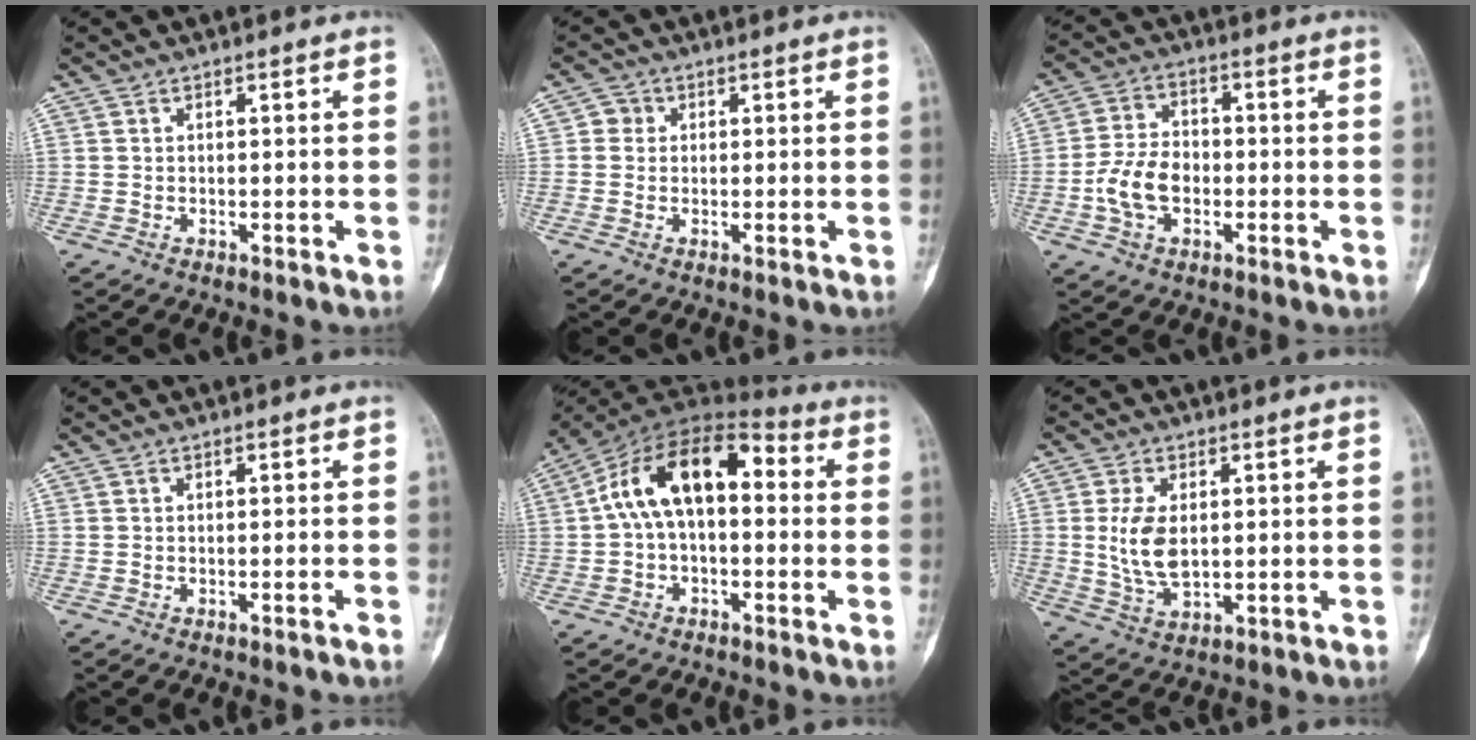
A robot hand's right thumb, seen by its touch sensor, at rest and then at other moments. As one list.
[{"total": 2.1, "force": [0.3, 2.0, 0.5], "torque": [0.004, 0.005, -0.001]}, {"total": 8.7, "force": [-2.0, 6.0, 6.1], "torque": [-0.110, 0.020, -0.042]}, {"total": 1.0, "force": [-0.7, -0.1, 0.6], "torque": [-0.020, 0.005, -0.005]}, {"total": 15.2, "force": [1.4, 8.6, 12.4], "torque": [-0.197, 0.051, 0.010]}, {"total": 8.7, "force": [0.5, 5.1, 7.0], "torque": [-0.136, -0.009, 0.018]}]